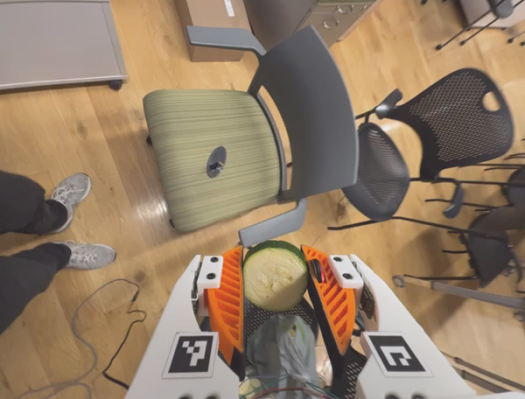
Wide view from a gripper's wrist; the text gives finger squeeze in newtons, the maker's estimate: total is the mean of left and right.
{"total": 9.0, "left": 9.3, "right": 8.7}